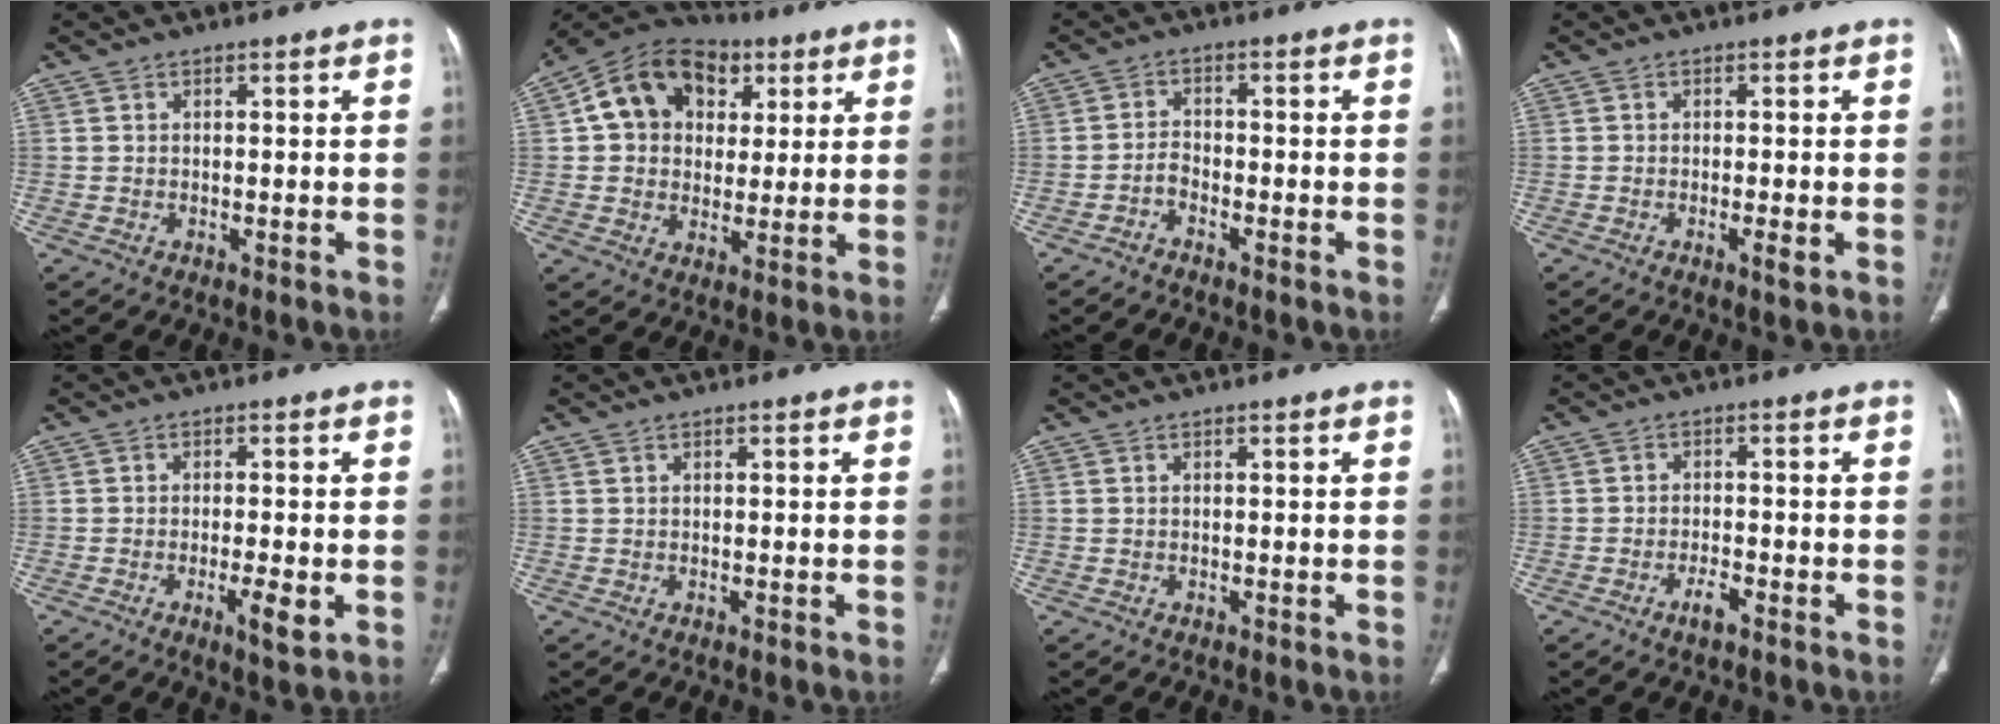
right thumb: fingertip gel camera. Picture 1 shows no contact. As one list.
[{"total": 16.0, "force": [5.1, 12.3, 9.0], "torque": [-0.120, 0.013, 0.074]}, {"total": 2.2, "force": [-1.6, 1.0, 1.1], "torque": [-0.016, 0.019, -0.034]}, {"total": 2.1, "force": [-0.8, 0.3, 1.9], "torque": [-0.037, -0.005, -0.015]}, {"total": 4.6, "force": [-1.5, 0.9, 4.2], "torque": [-0.071, -0.008, -0.025]}, {"total": 0.0}, {"total": 0.0}, {"total": 2.7, "force": [-1.8, 1.0, 1.7], "torque": [-0.028, 0.012, -0.034]}]